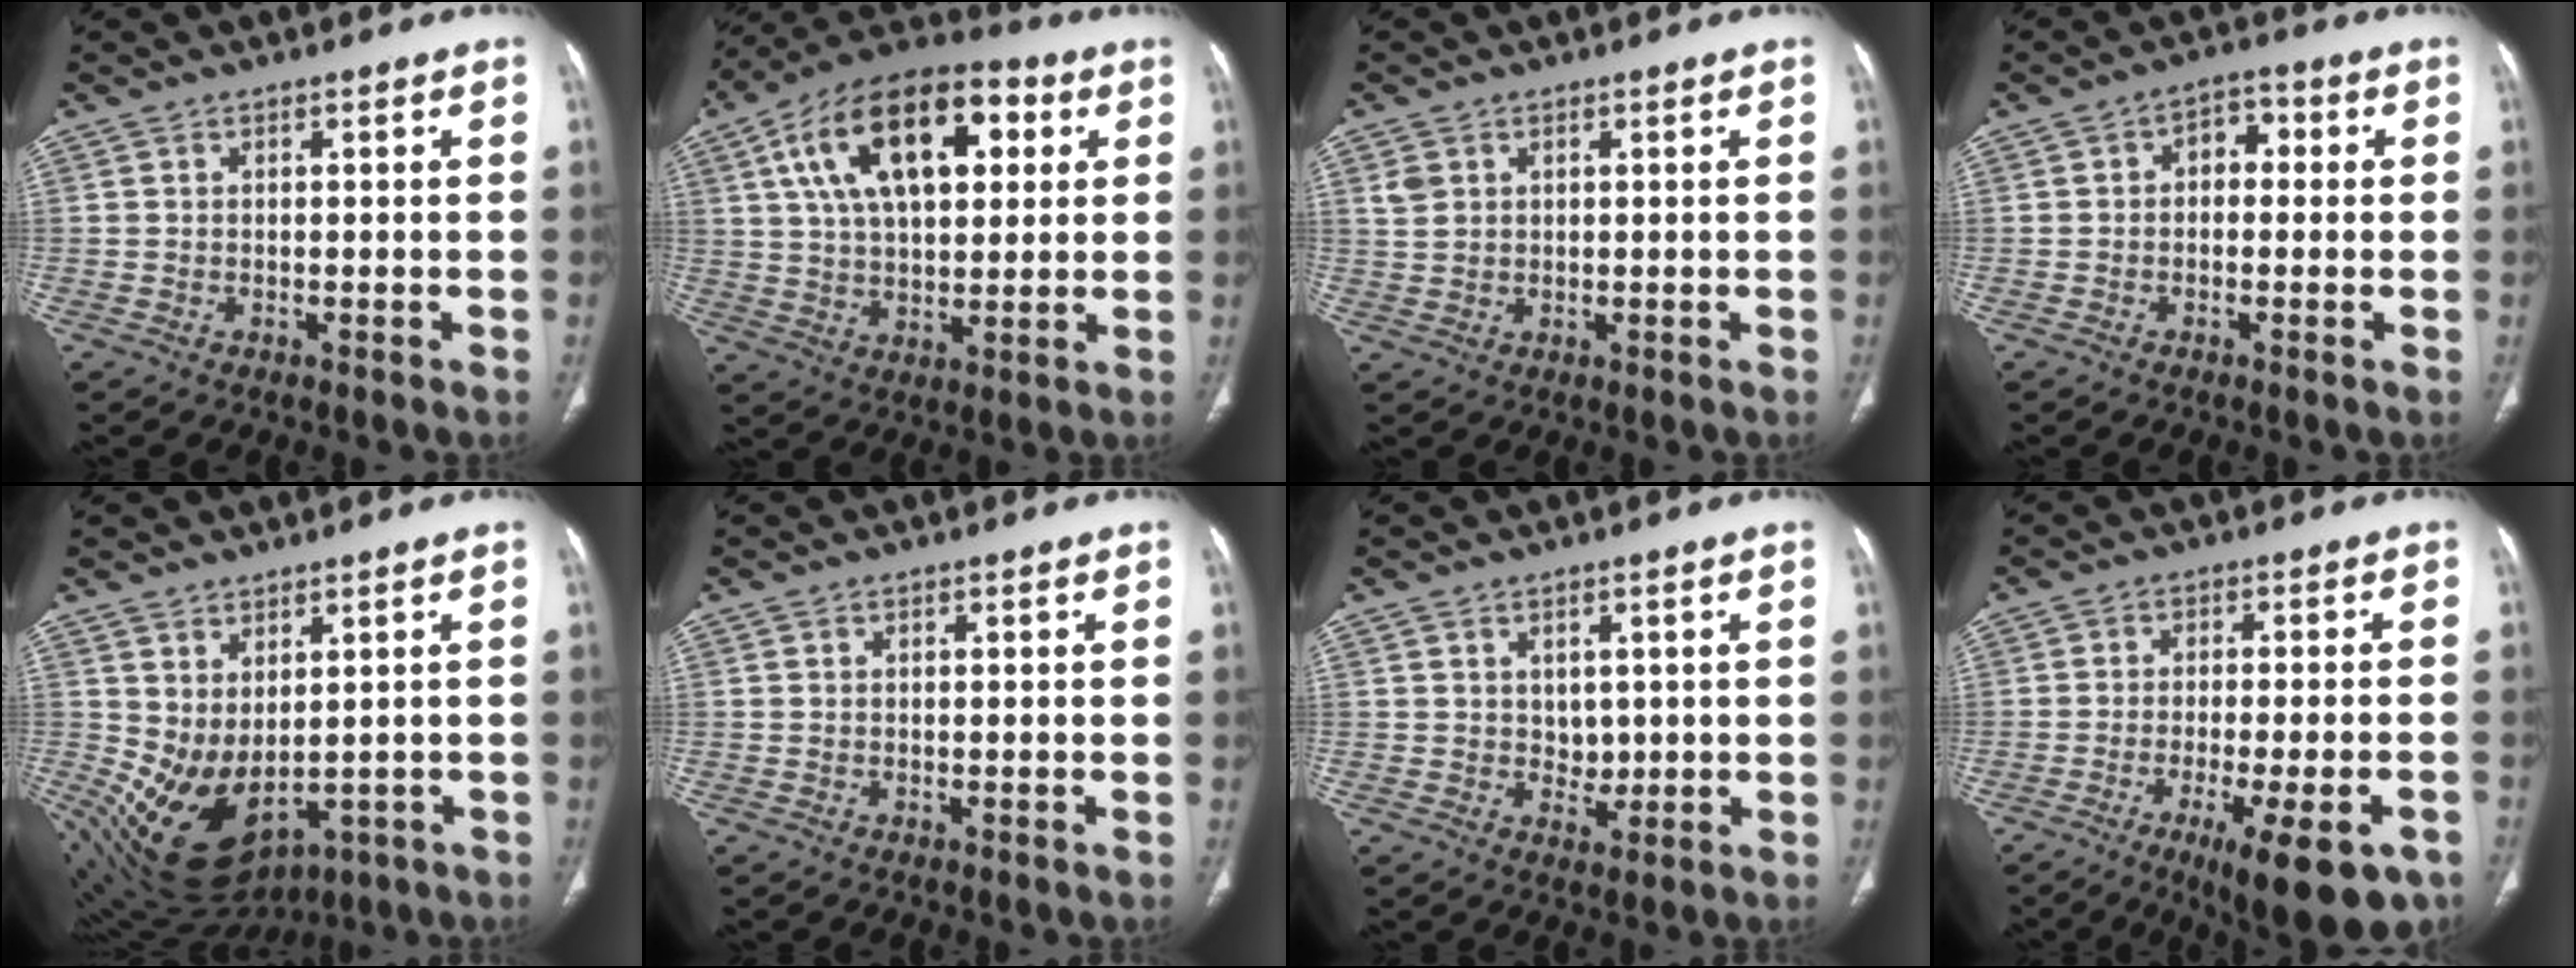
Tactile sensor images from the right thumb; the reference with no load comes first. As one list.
[{"total": 21.7, "force": [7.0, 11.5, 17.0], "torque": [-0.263, 0.010, 0.110]}, {"total": 2.9, "force": [1.2, 2.2, 1.4], "torque": [-0.025, -0.002, 0.032]}, {"total": 4.5, "force": [0.3, 3.2, 3.2], "torque": [-0.026, 0.017, -0.008]}, {"total": 12.0, "force": [-0.5, 7.2, 9.6], "torque": [-0.161, -0.012, 0.031]}, {"total": 0.0}, {"total": 2.8, "force": [0.6, 2.2, 1.7], "torque": [-0.010, -0.007, 0.015]}, {"total": 14.8, "force": [-8.5, 4.0, 11.5], "torque": [-0.126, 0.008, -0.121]}]